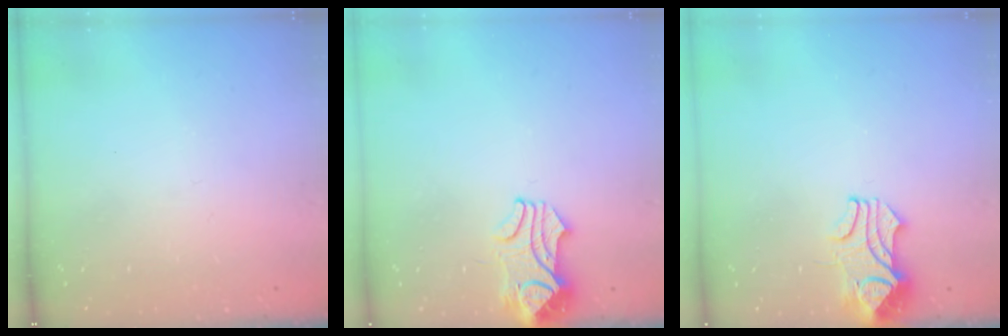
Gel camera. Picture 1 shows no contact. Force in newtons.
{"total": 2.1, "press": 2.0, "slide": 0.5}
{"total": 2.3, "press": 2.2, "slide": 0.7}